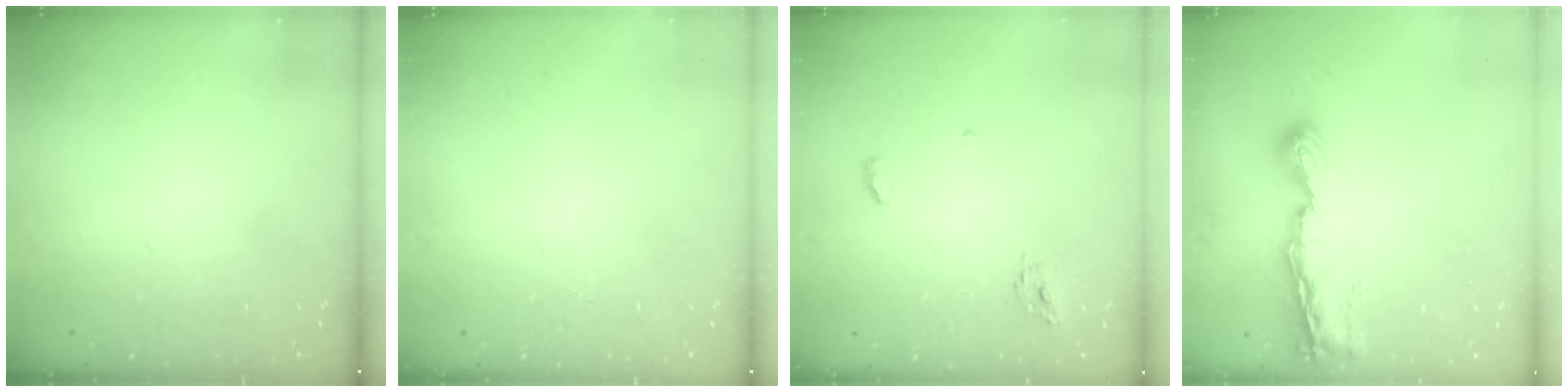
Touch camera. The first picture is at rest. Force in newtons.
{"total": 0.0}
{"total": 3.5, "press": 3.5, "slide": 0.3}
{"total": 8.4, "press": 8.4, "slide": 1.1}